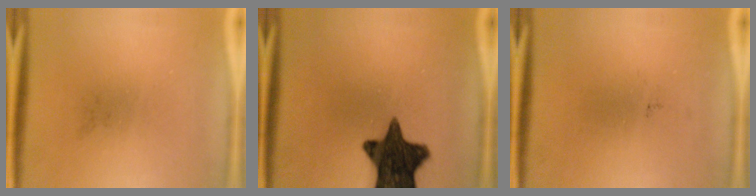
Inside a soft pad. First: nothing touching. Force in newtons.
{"total": 13.8}
{"total": 0.0}